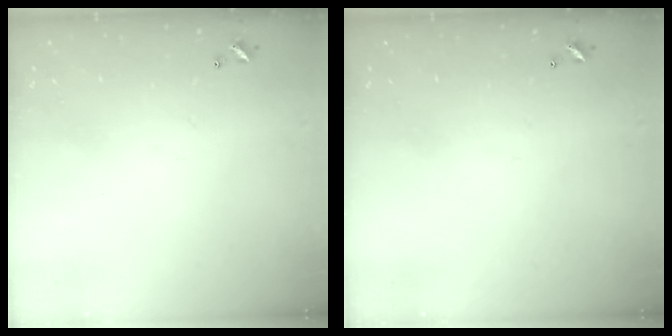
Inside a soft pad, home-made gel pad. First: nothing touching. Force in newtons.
{"total": 0.0}